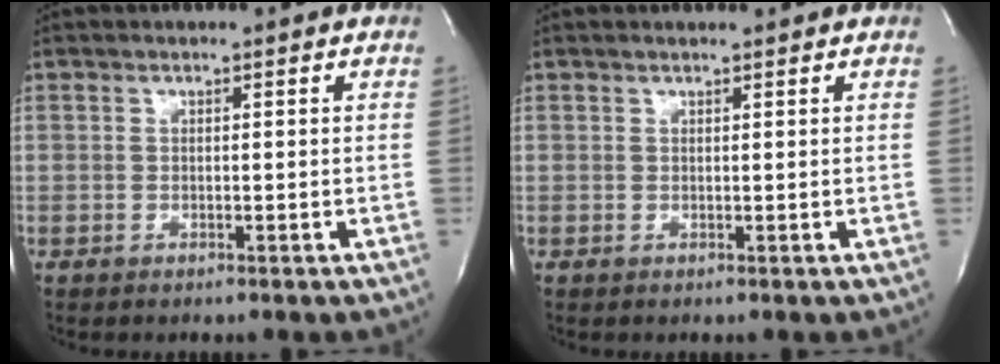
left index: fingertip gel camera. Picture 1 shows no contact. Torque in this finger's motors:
{"motor_torque": [0.08, -0.06, 0.02, -0.02]}